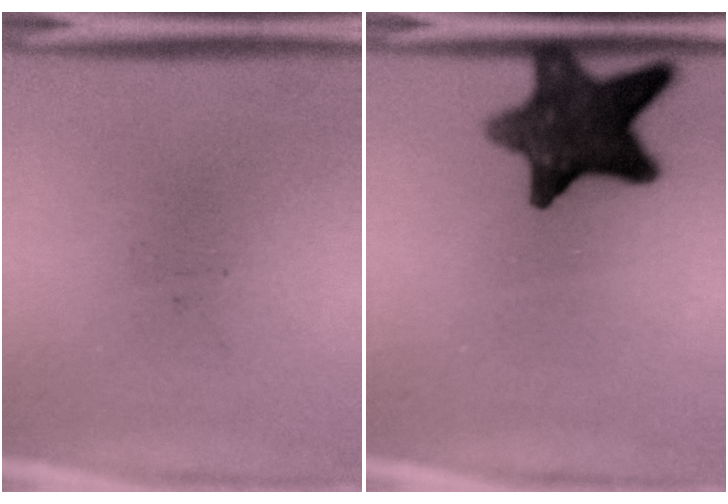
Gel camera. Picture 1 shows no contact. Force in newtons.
{"total": 12.2}